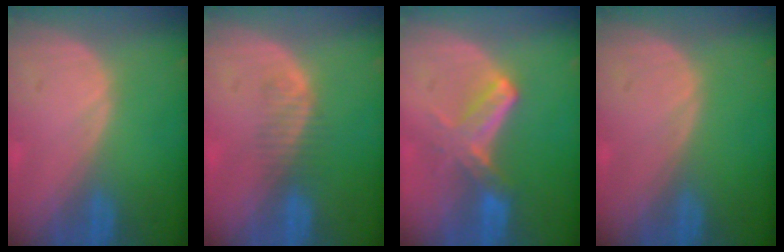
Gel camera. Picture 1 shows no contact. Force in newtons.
{"total": 2.2, "press": 2.0, "slide": 0.9}
{"total": 5.6, "press": 5.3, "slide": 1.8}
{"total": 0.0}